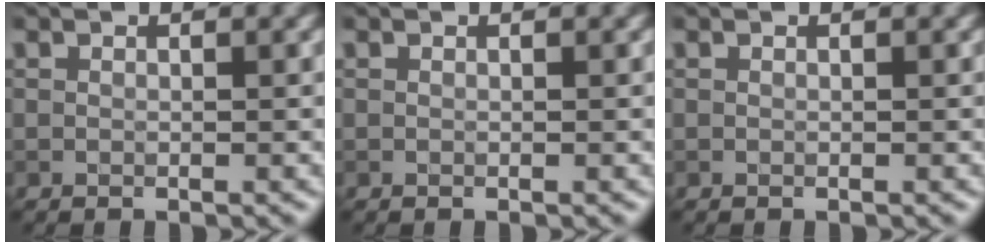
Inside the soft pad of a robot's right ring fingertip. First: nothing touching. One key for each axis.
{"total": 0.0}
{"total": 0.0}